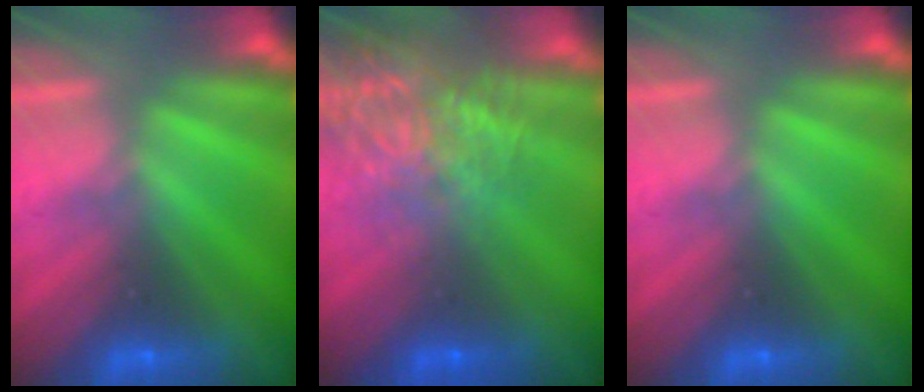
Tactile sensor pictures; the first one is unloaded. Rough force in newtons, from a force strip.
{"total": 7.2}
{"total": 0.0}